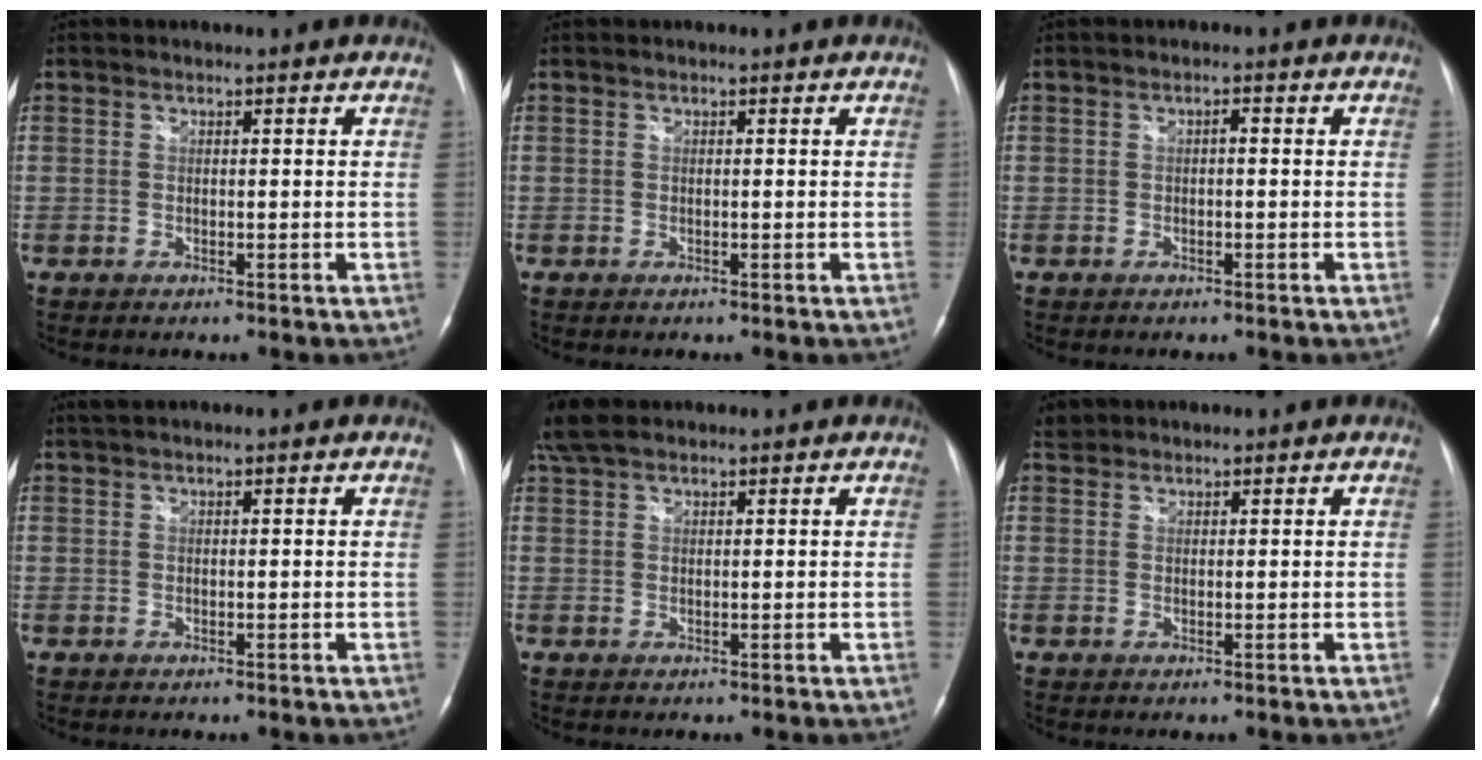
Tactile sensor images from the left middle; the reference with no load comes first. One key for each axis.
{"total": 0.0}
{"total": 0.8, "fx": 0.1, "fy": 0.2, "fz": 0.8, "tx": -0.012, "ty": 0.002, "tz": 0.000}
{"total": 1.4, "fx": 1.1, "fy": -0.1, "fz": 0.8, "tx": -0.018, "ty": 0.018, "tz": 0.024}
{"total": 4.5, "fx": 3.6, "fy": 1.4, "fz": 2.2, "tx": -0.055, "ty": 0.024, "tz": 0.074}
{"total": 1.6, "fx": 1.4, "fy": 0.8, "fz": -0.1, "tx": 0.001, "ty": 0.011, "tz": 0.024}